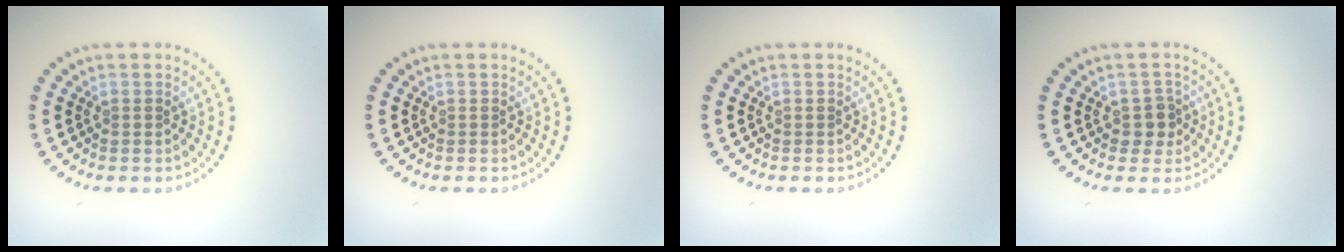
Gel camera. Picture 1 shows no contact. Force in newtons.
{"total": 0.0}
{"total": 0.0}
{"total": 1.9, "press": 1.6, "slide": 1.0}